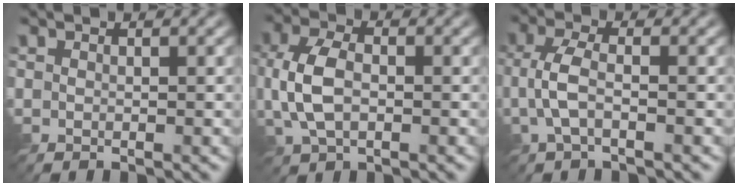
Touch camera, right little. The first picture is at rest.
{"total": 5.5, "force": [-0.7, 3.4, 4.2], "torque": [-0.100, -0.001, -0.015]}
{"total": 3.5, "force": [-0.9, 1.3, 3.1], "torque": [-0.075, 0.002, -0.024]}